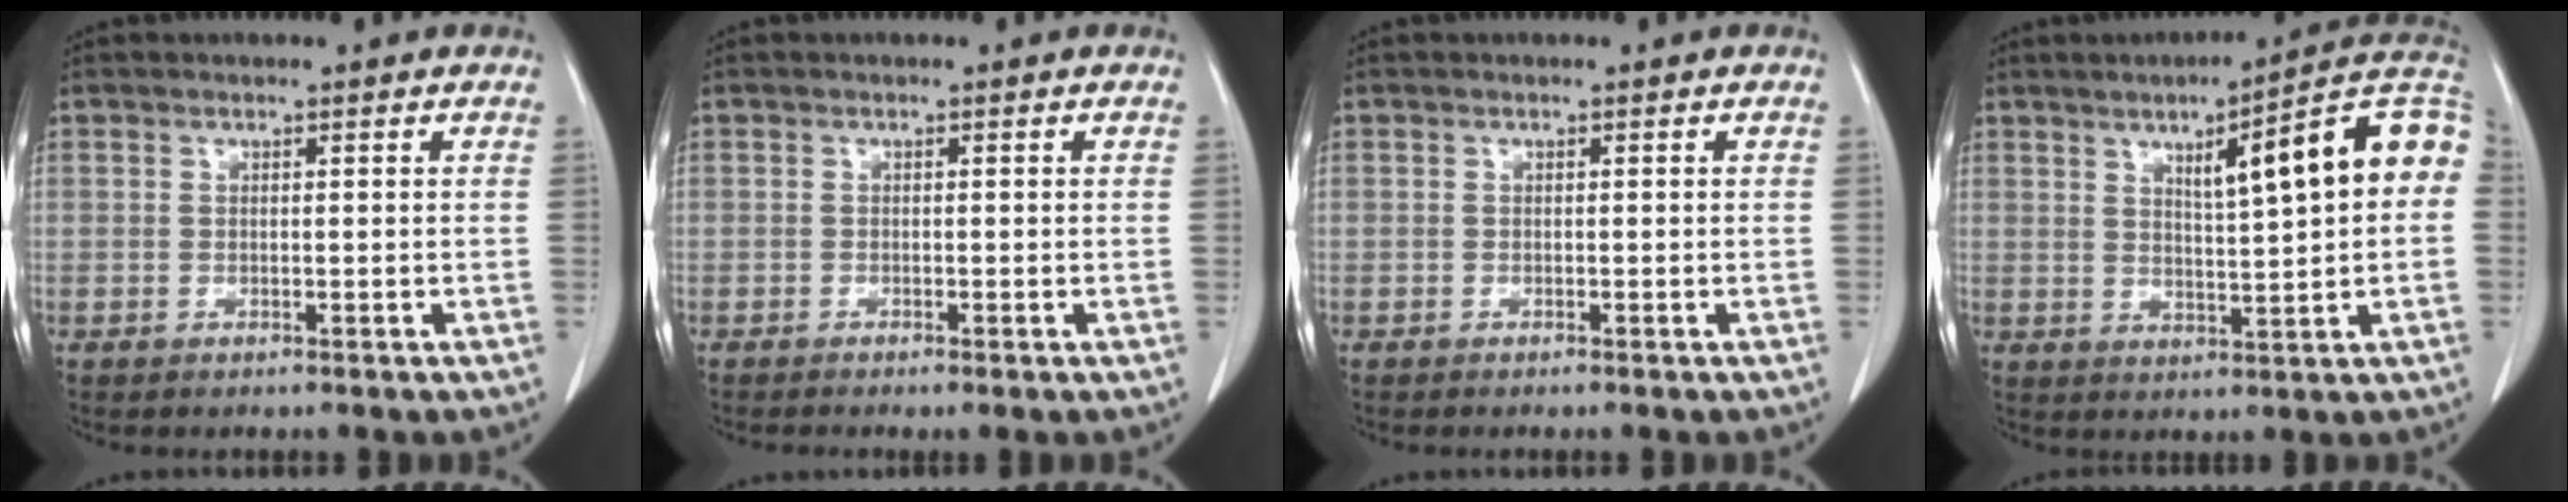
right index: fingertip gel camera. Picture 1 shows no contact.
{"total": 0.8, "force": [-0.6, 0.0, 0.6], "torque": [-0.015, -0.002, -0.011]}
{"total": 0.0}
{"total": 14.6, "force": [3.5, 1.7, 14.1], "torque": [-0.196, 0.031, 0.045]}